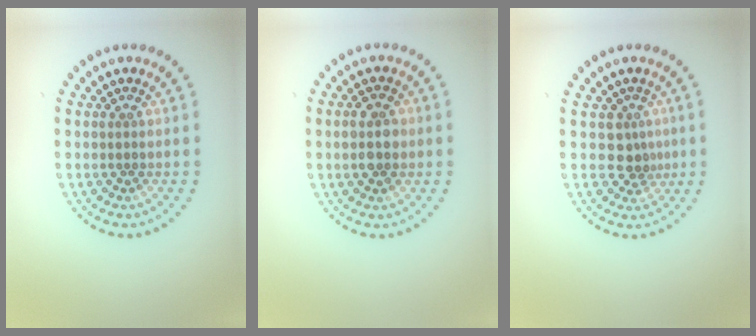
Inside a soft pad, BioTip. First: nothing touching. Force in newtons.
{"total": 2.9, "press": 2.9, "slide": 0.0}
{"total": 2.3, "press": 1.7, "slide": 1.6}